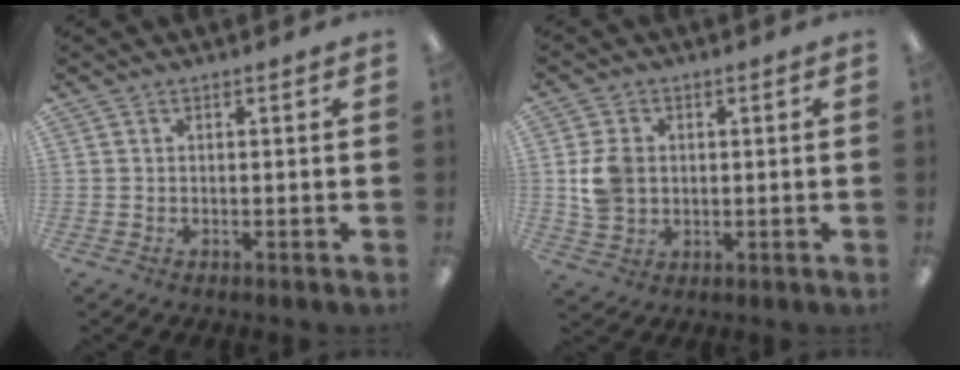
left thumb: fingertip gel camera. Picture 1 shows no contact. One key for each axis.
{"total": 7.3, "fx": 1.0, "fy": 6.1, "fz": 3.8, "tx": -0.069, "ty": 0.008, "tz": 0.023}